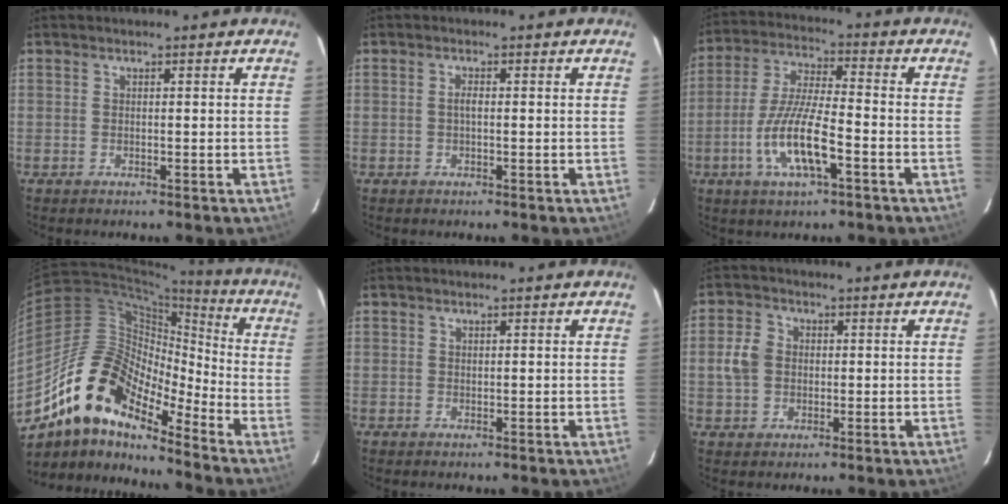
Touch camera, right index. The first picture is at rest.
{"total": 1.1, "force": [-0.1, 0.3, 1.1], "torque": [-0.022, 0.004, -0.003]}
{"total": 12.1, "force": [-4.8, 2.7, 10.8], "torque": [-0.224, -0.008, -0.091]}
{"total": 17.0, "force": [-12.5, 6.1, 9.8], "torque": [-0.164, -0.001, -0.250]}
{"total": 0.0}
{"total": 5.3, "force": [-0.1, 4.5, 2.8], "torque": [-0.063, 0.014, 0.000]}